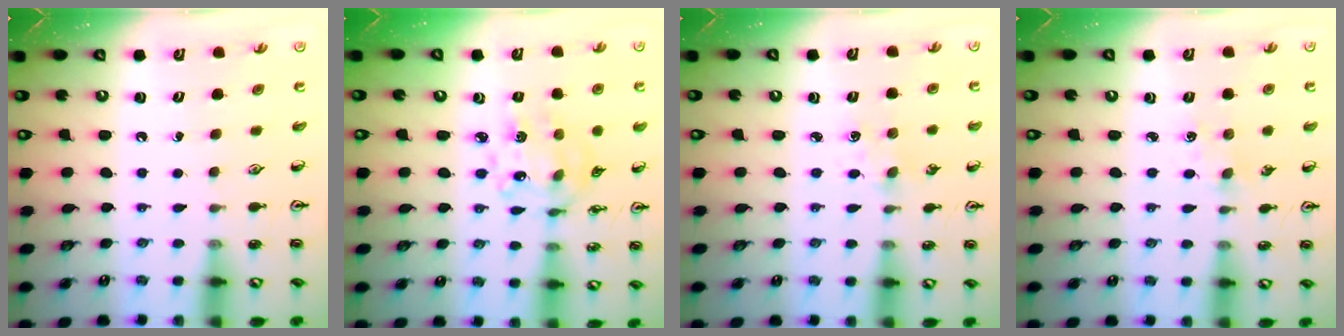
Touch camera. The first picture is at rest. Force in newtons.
{"total": 10.3, "press": 9.9, "slide": 3.0}
{"total": 2.5, "press": 2.5, "slide": 0.4}
{"total": 2.8, "press": 2.8, "slide": 0.4}